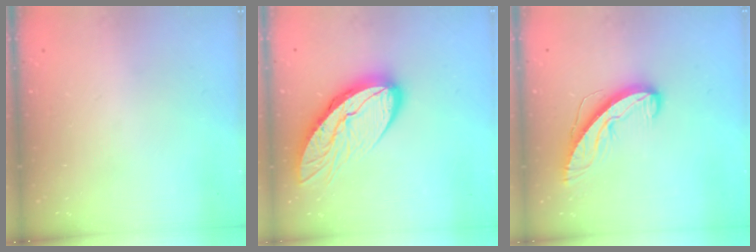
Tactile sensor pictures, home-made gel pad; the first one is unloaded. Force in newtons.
{"total": 14.5, "press": 14.5, "slide": 1.3}
{"total": 9.3, "press": 9.2, "slide": 0.6}